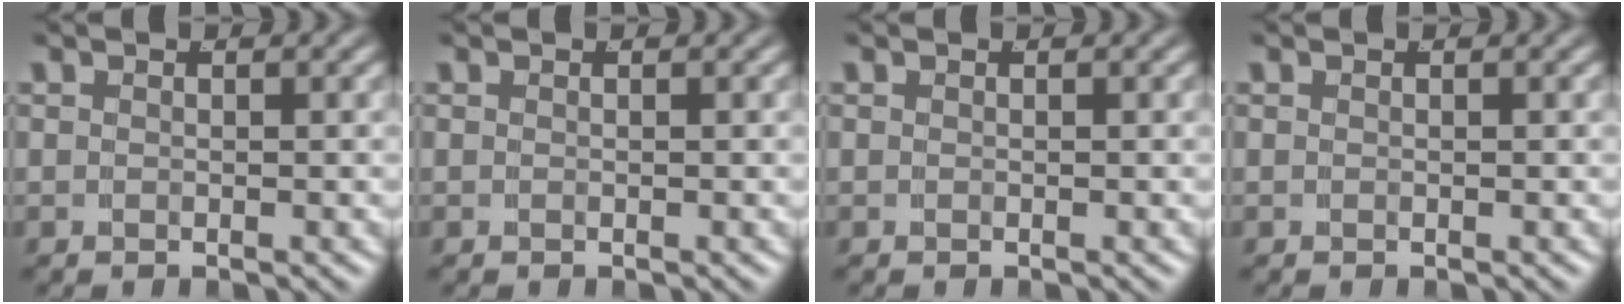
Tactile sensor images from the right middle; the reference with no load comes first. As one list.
[{"total": 0.0}, {"total": 0.0}, {"total": 0.0}]